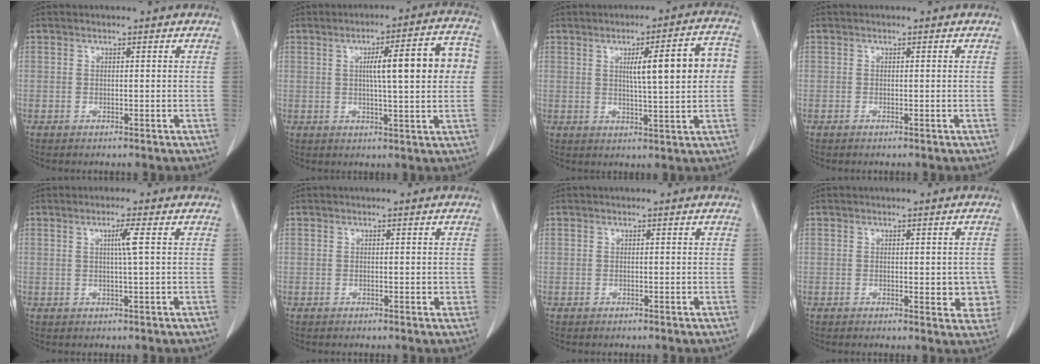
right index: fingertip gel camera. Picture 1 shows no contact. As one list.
[{"total": 11.8, "force": [1.6, 1.3, 11.6], "torque": [-0.154, 0.027, 0.021]}, {"total": 10.7, "force": [1.4, 0.9, 10.5], "torque": [-0.146, 0.019, 0.022]}, {"total": 0.0}, {"total": 2.7, "force": [0.6, -0.6, 2.5], "torque": [-0.045, -0.003, 0.011]}, {"total": 1.2, "force": [-0.1, 0.5, 1.1], "torque": [-0.013, -0.001, 0.000]}, {"total": 0.0}, {"total": 4.9, "force": [-0.6, 2.1, 4.3], "torque": [-0.032, -0.004, -0.006]}]